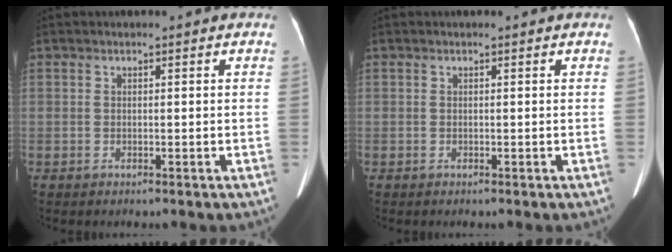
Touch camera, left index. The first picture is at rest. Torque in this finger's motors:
{"motor_torque": [0.12, 0.00, 0.04, 0.00]}